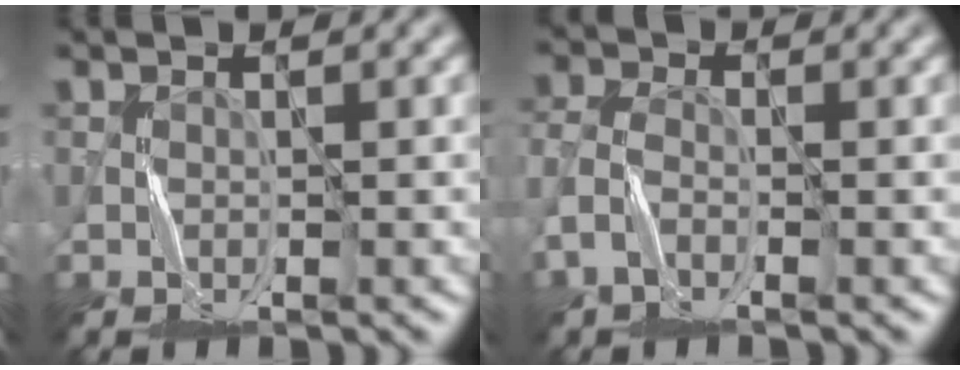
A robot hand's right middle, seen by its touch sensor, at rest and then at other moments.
{"total": 2.8, "force": [-1.9, 1.4, 1.4], "torque": [-0.041, 0.005, -0.045]}